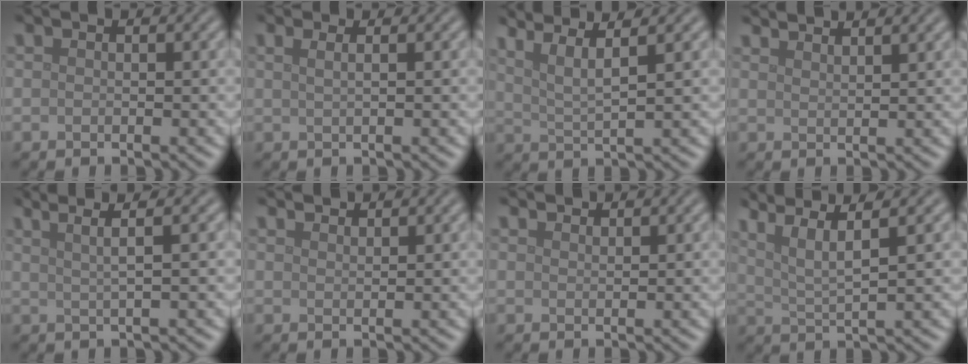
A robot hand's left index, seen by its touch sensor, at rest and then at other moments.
{"total": 2.6, "force": [1.3, 1.4, 1.8], "torque": [-0.011, 0.011, -0.009]}
{"total": 5.1, "force": [3.4, 1.1, 3.6], "torque": [-0.060, 0.022, 0.041]}
{"total": 3.7, "force": [3.3, 0.8, 1.3], "torque": [0.003, 0.009, 0.030]}
{"total": 4.9, "force": [3.0, 1.5, 3.6], "torque": [-0.043, 0.026, 0.011]}
{"total": 2.0, "force": [2.0, 0.2, 0.3], "torque": [-0.005, 0.001, 0.030]}
{"total": 1.7, "force": [1.7, 0.2, 0.2], "torque": [-0.007, 0.002, 0.025]}
{"total": 6.0, "force": [3.8, 1.2, 4.4], "torque": [-0.074, 0.019, 0.054]}